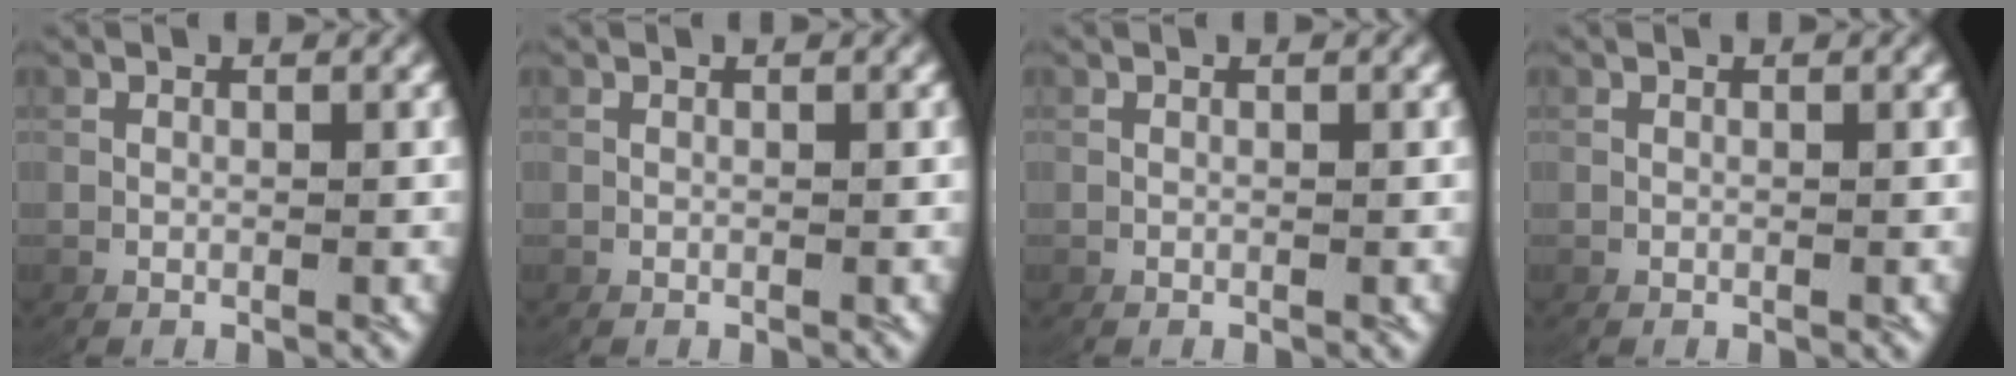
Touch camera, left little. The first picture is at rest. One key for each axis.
{"total": 0.0}
{"total": 0.0}
{"total": 0.0}